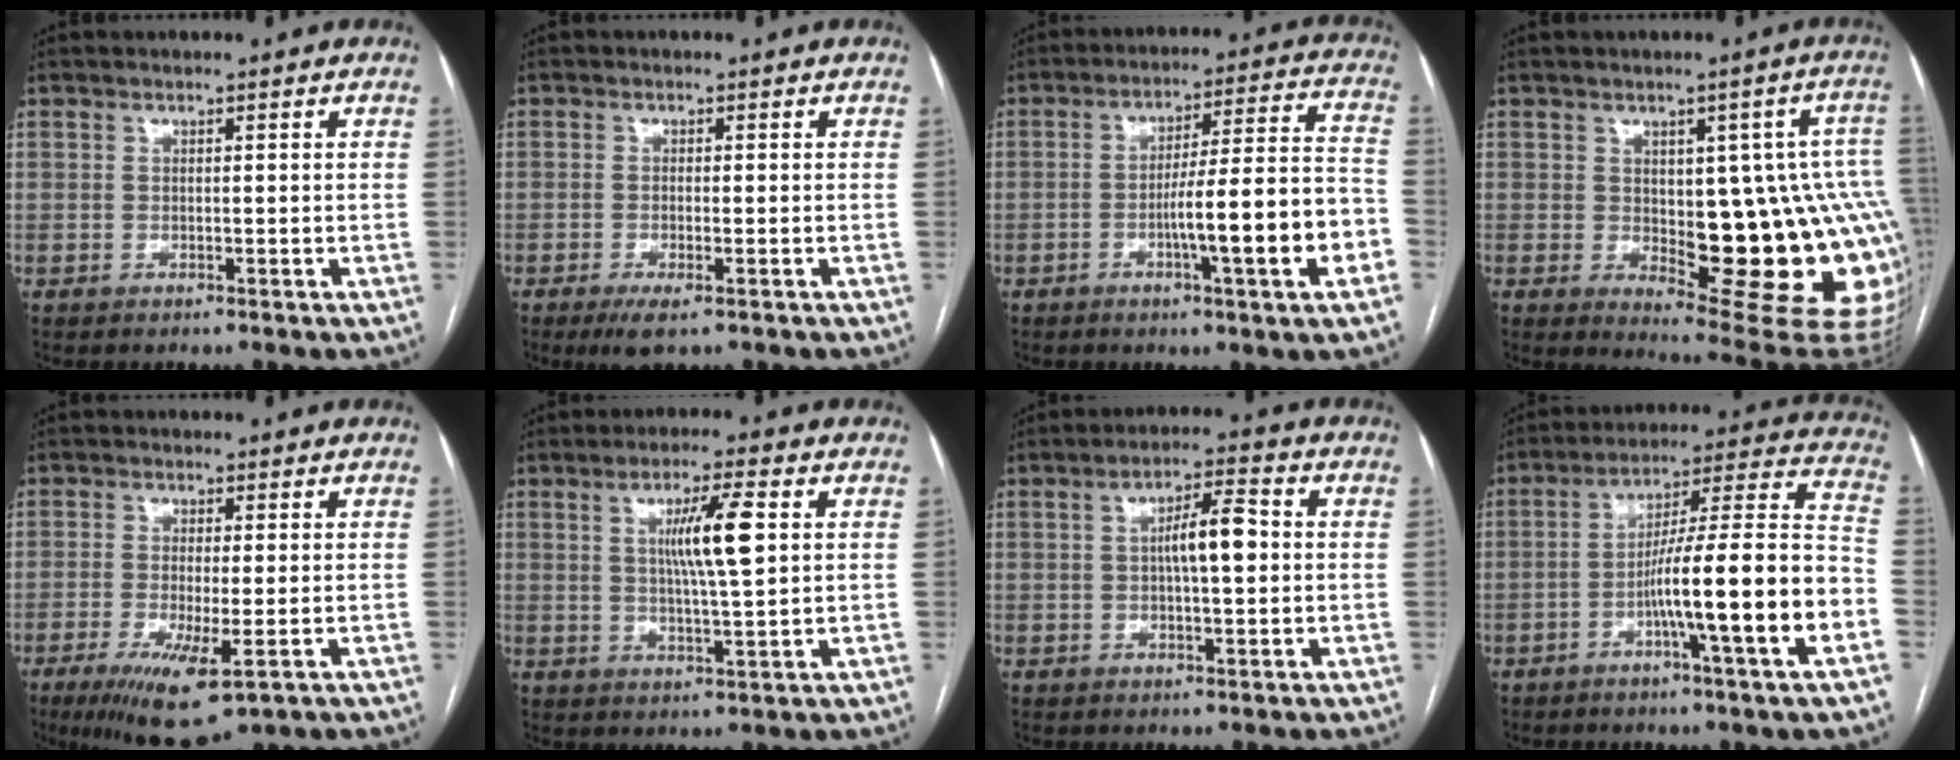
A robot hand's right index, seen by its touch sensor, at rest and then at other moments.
{"total": 3.5, "force": [-2.1, 0.7, 2.7], "torque": [-0.048, -0.009, -0.033]}
{"total": 14.4, "force": [-4.6, 0.4, 13.7], "torque": [-0.206, 0.012, -0.067]}
{"total": 19.6, "force": [-1.5, 6.6, 18.4], "torque": [-0.143, 0.016, 0.005]}
{"total": 9.2, "force": [-4.1, 2.0, 8.0], "torque": [-0.139, -0.027, -0.063]}
{"total": 8.1, "force": [2.0, 0.3, 7.9], "torque": [-0.139, -0.002, 0.033]}
{"total": 6.5, "force": [0.5, 1.4, 6.4], "torque": [-0.110, 0.013, 0.005]}
{"total": 17.8, "force": [-5.8, -0.5, 16.9], "torque": [-0.248, 0.012, -0.093]}